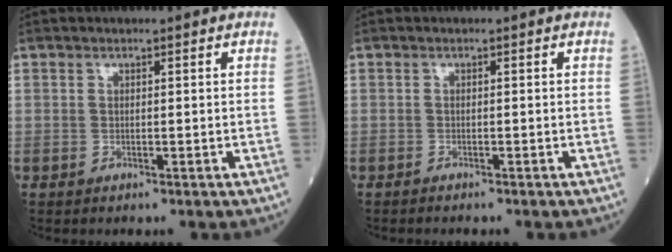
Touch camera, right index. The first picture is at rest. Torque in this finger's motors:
{"motor_torque": [-0.01, 0.03, -0.02, -0.01]}